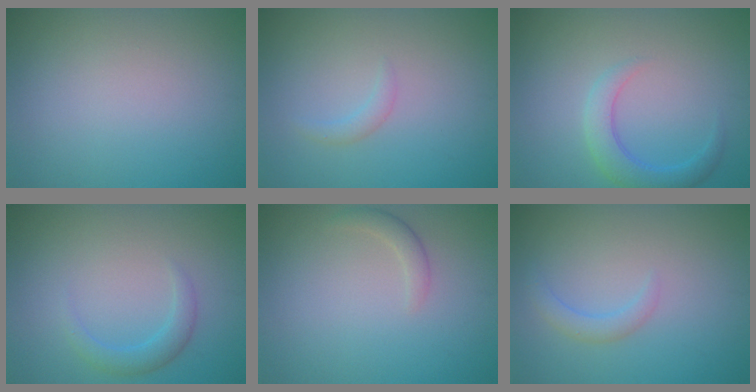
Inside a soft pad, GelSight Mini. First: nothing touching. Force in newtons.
{"total": 1.0, "press": 1.0, "slide": 0.0}
{"total": 3.0, "press": 3.0, "slide": 0.2}
{"total": 2.0, "press": 2.0, "slide": 0.1}
{"total": 1.2, "press": 1.2, "slide": 0.1}
{"total": 1.6, "press": 1.6, "slide": 0.2}